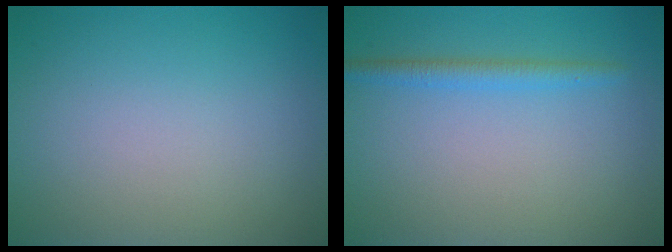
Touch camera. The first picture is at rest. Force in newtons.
{"total": 1.8, "press": 1.8, "slide": 0.0}